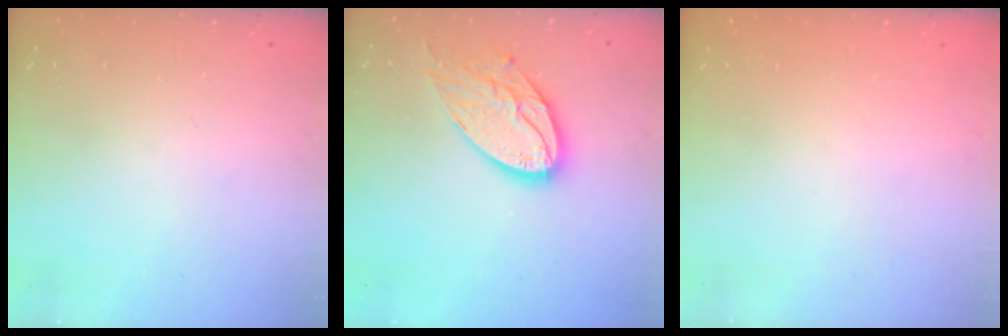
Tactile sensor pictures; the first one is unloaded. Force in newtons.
{"total": 14.2, "press": 14.1, "slide": 1.2}
{"total": 0.0}